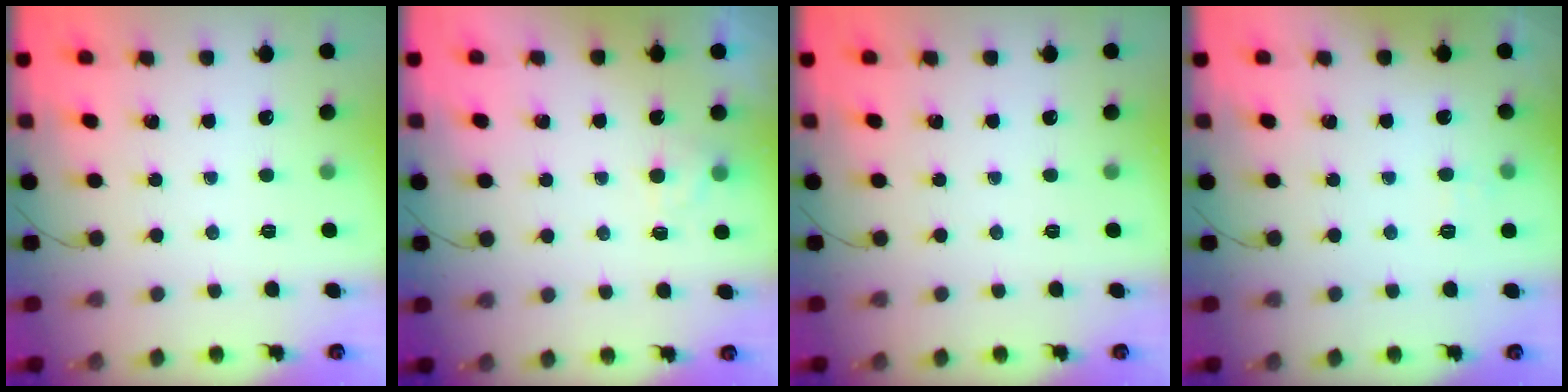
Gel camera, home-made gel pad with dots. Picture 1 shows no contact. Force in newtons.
{"total": 2.5, "press": 2.0, "slide": 1.5}
{"total": 0.0}
{"total": 2.8, "press": 2.5, "slide": 1.3}